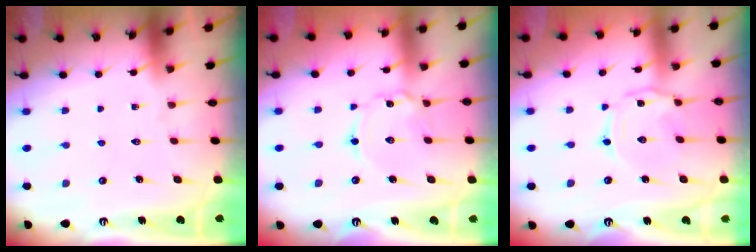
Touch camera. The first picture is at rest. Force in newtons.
{"total": 2.2, "press": 2.2, "slide": 0.3}
{"total": 1.8, "press": 1.8, "slide": 0.3}